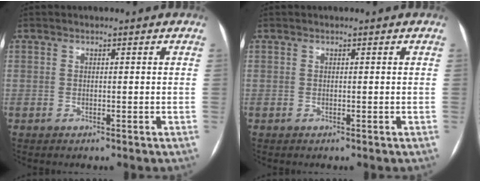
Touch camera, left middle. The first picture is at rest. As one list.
[{"total": 0.0}]